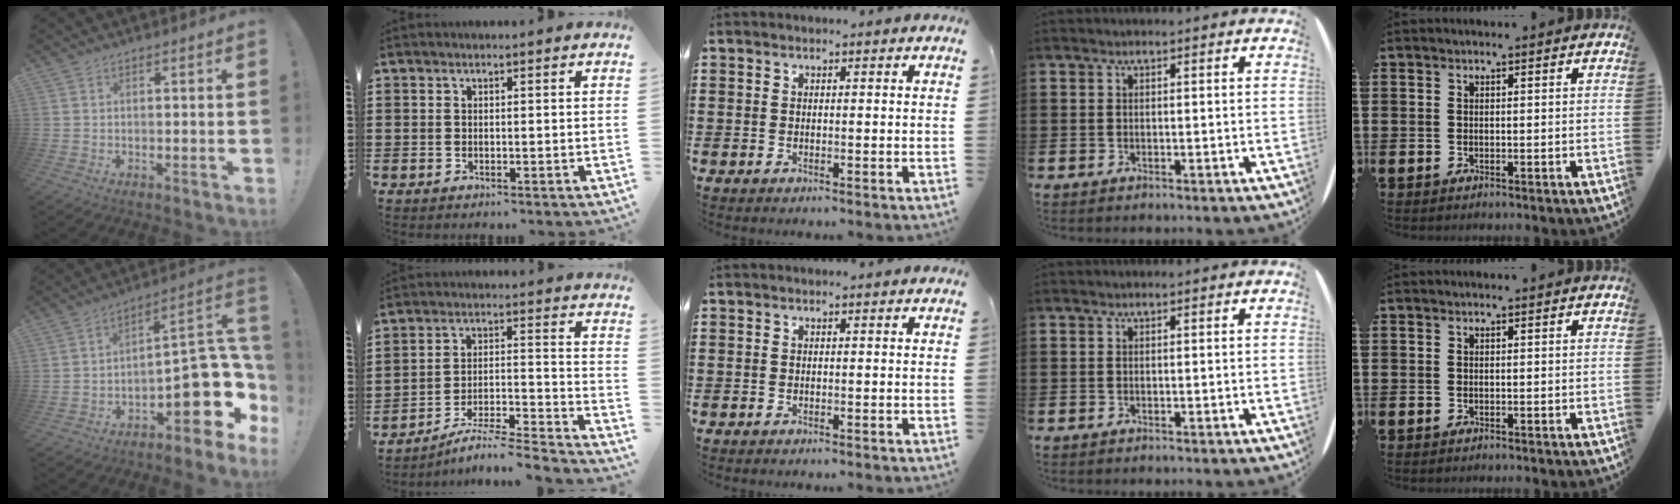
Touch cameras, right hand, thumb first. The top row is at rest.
{"thumb": {"total": 15.2, "force": [-4.2, 7.3, 12.7], "torque": [-0.142, 0.012, -0.058]}, "index": {"total": 5.3, "force": [-4.5, 0.1, 2.8], "torque": [-0.045, -0.014, -0.093]}}